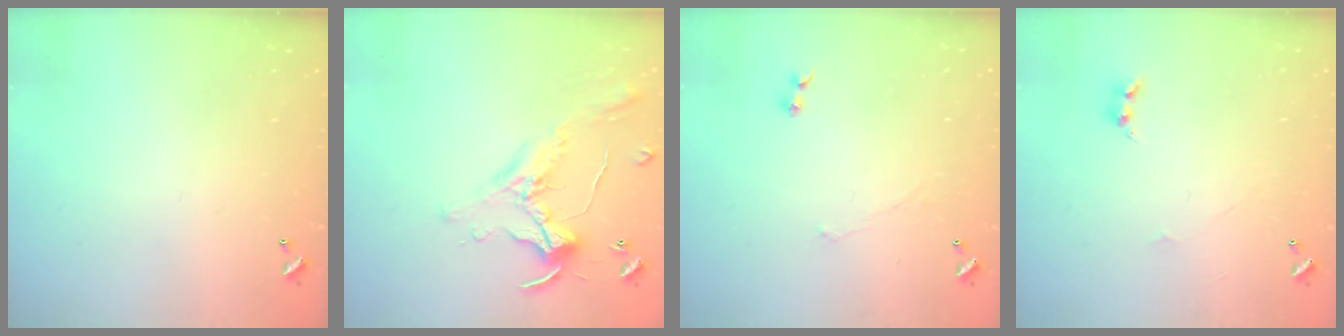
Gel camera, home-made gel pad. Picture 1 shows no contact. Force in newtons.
{"total": 0.7, "press": 0.5, "slide": 0.4}
{"total": 1.5, "press": 1.4, "slide": 0.6}
{"total": 2.1, "press": 2.0, "slide": 0.5}